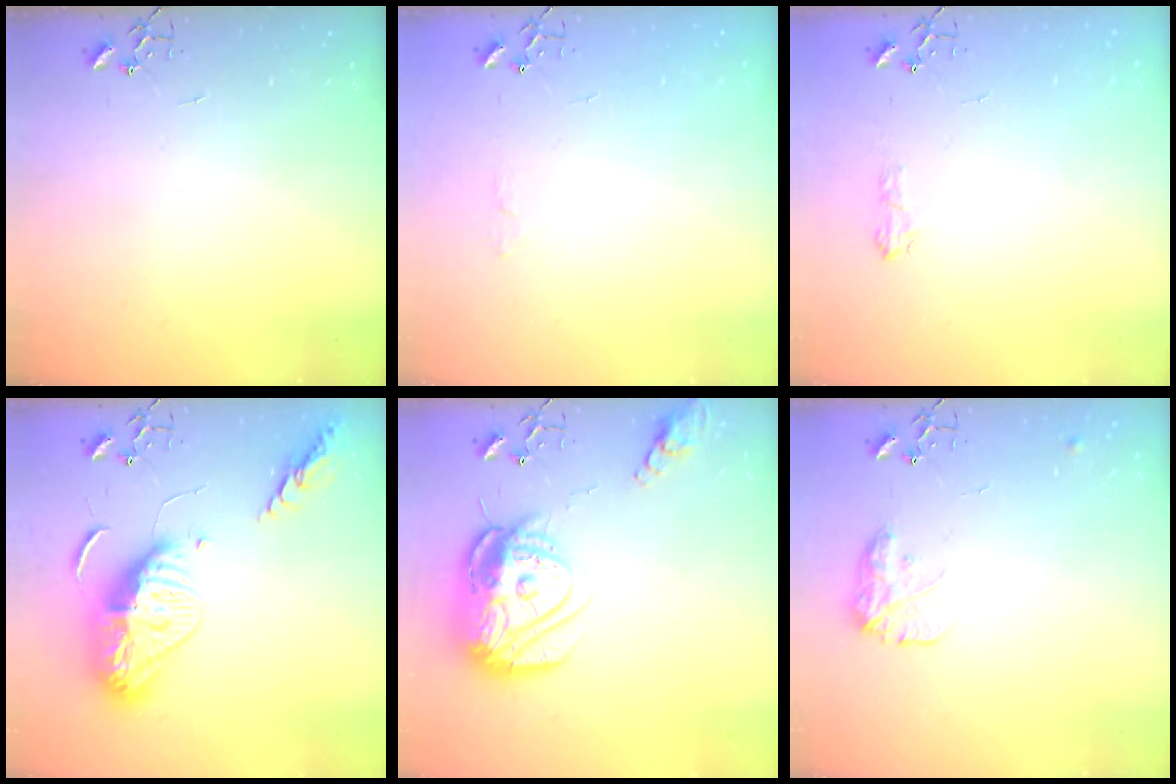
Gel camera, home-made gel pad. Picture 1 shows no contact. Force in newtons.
{"total": 3.3, "press": 3.2, "slide": 0.5}
{"total": 6.3, "press": 6.3, "slide": 0.8}
{"total": 16.9, "press": 16.8, "slide": 1.6}
{"total": 18.8, "press": 18.8, "slide": 1.8}
{"total": 10.8, "press": 10.8, "slide": 0.6}